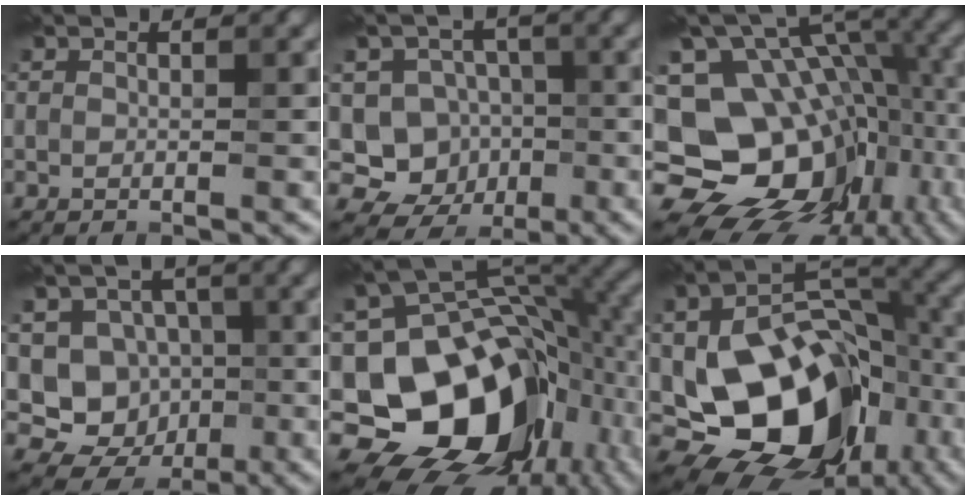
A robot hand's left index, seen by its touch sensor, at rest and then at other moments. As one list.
[{"total": 7.6, "force": [-2.1, 7.0, 2.2], "torque": [-0.042, 0.023, -0.047]}, {"total": 15.7, "force": [-3.6, 11.2, 10.4], "torque": [-0.167, 0.004, -0.029]}, {"total": 8.7, "force": [-1.7, 8.0, 2.9], "torque": [-0.065, 0.030, -0.043]}, {"total": 16.5, "force": [-5.0, 11.5, 10.6], "torque": [-0.160, -0.007, -0.076]}, {"total": 13.7, "force": [-3.9, 9.5, 9.1], "torque": [-0.142, 0.000, -0.069]}]